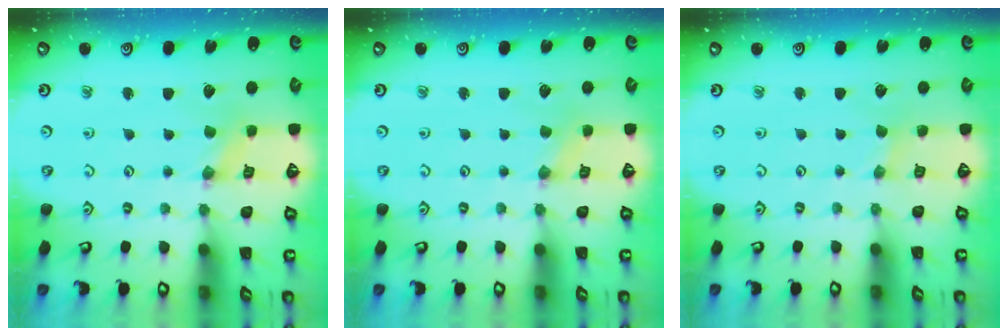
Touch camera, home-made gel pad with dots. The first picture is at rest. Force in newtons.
{"total": 0.6, "press": 0.6, "slide": 0.1}
{"total": 0.0}